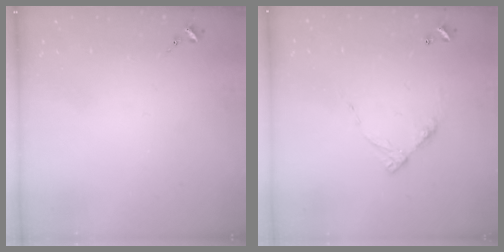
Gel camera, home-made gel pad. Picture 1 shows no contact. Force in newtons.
{"total": 8.8, "press": 8.8, "slide": 0.5}